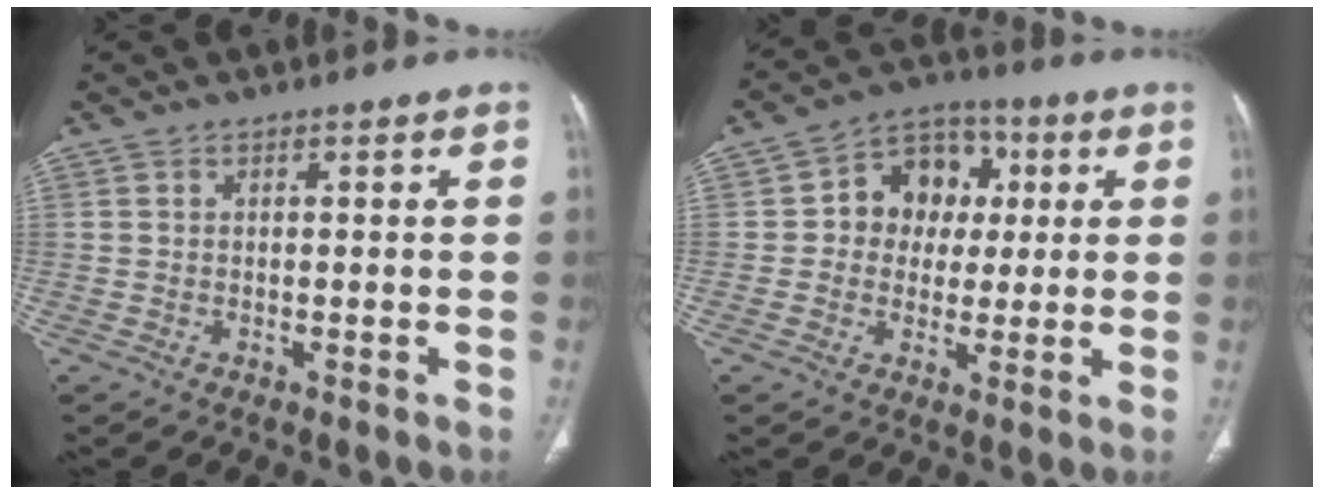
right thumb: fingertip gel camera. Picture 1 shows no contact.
{"total": 10.9, "force": [1.6, 9.1, 5.8], "torque": [-0.036, 0.012, 0.015]}